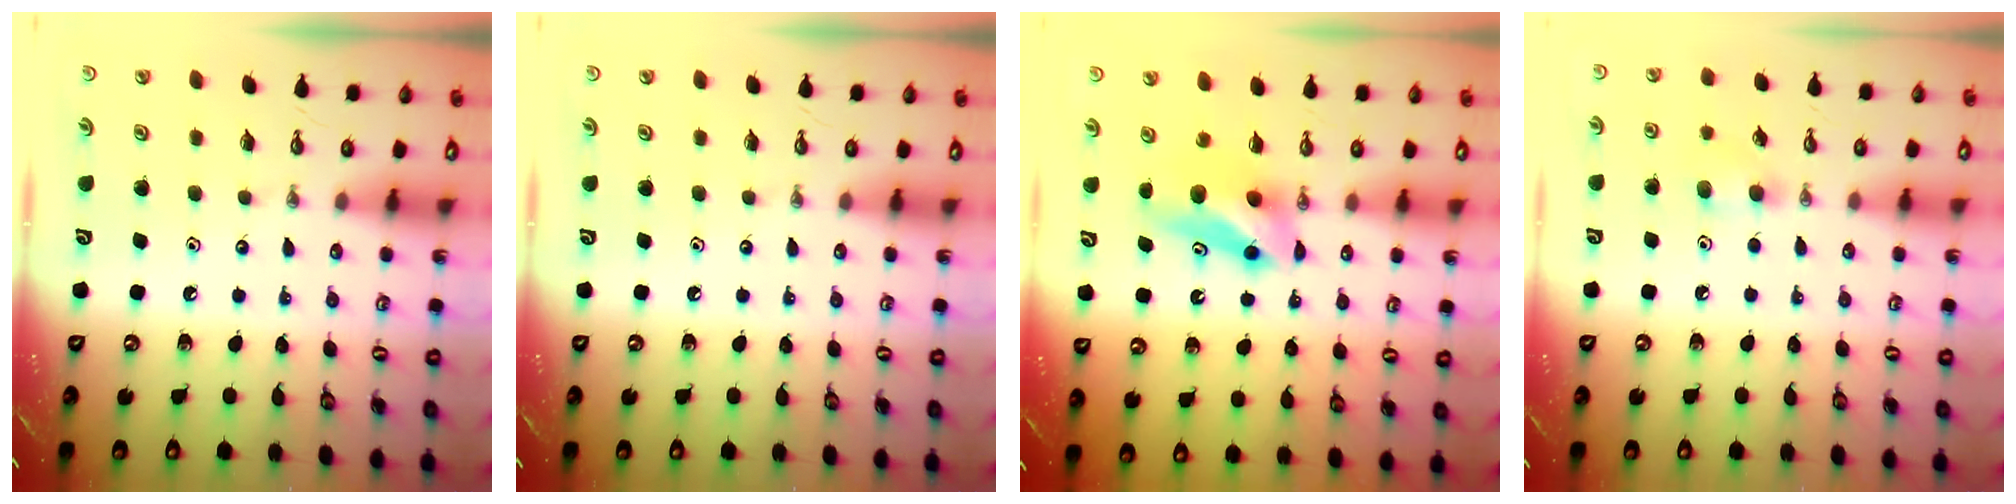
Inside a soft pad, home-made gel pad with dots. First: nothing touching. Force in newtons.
{"total": 0.0}
{"total": 8.1, "press": 7.6, "slide": 2.9}
{"total": 6.5, "press": 6.4, "slide": 1.0}